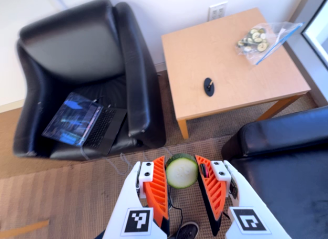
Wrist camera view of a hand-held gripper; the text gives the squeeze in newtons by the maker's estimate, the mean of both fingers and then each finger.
{"total": 10.5, "left": 10.5, "right": 10.5}